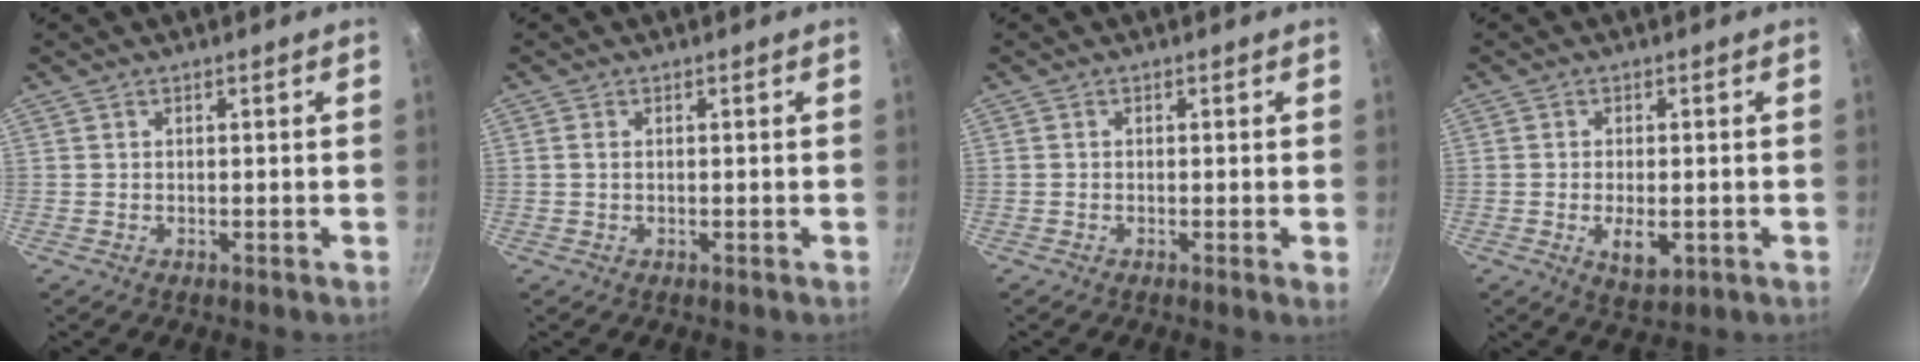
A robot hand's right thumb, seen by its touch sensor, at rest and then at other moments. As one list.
[{"total": 0.8, "force": [0.1, 0.5, 0.7], "torque": [-0.013, 0.001, 0.001]}, {"total": 1.0, "force": [-0.3, -0.1, 1.0], "torque": [-0.014, -0.003, -0.009]}, {"total": 5.5, "force": [-1.3, 2.7, 4.6], "torque": [-0.073, -0.004, -0.015]}]